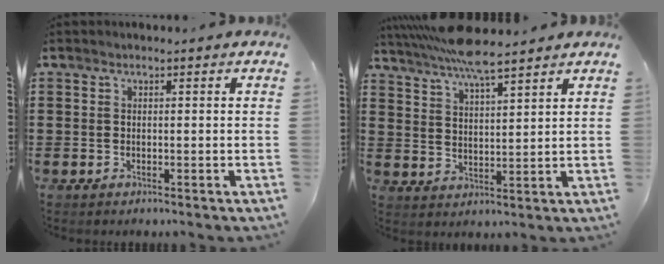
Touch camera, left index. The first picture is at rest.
{"total": 6.8, "force": [6.0, 0.4, 3.4], "torque": [-0.082, -0.020, 0.107]}